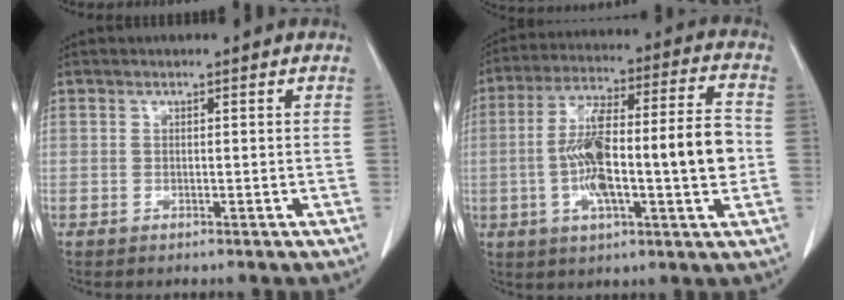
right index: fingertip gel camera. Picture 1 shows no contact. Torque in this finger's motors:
{"motor_torque": [2.14, 0.00, 0.56, 0.21]}